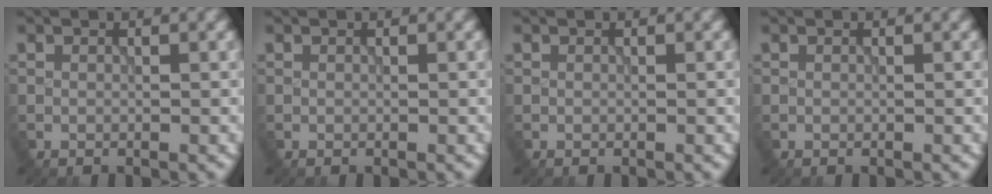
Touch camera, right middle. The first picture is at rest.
{"total": 0.0}
{"total": 0.0}
{"total": 0.0}